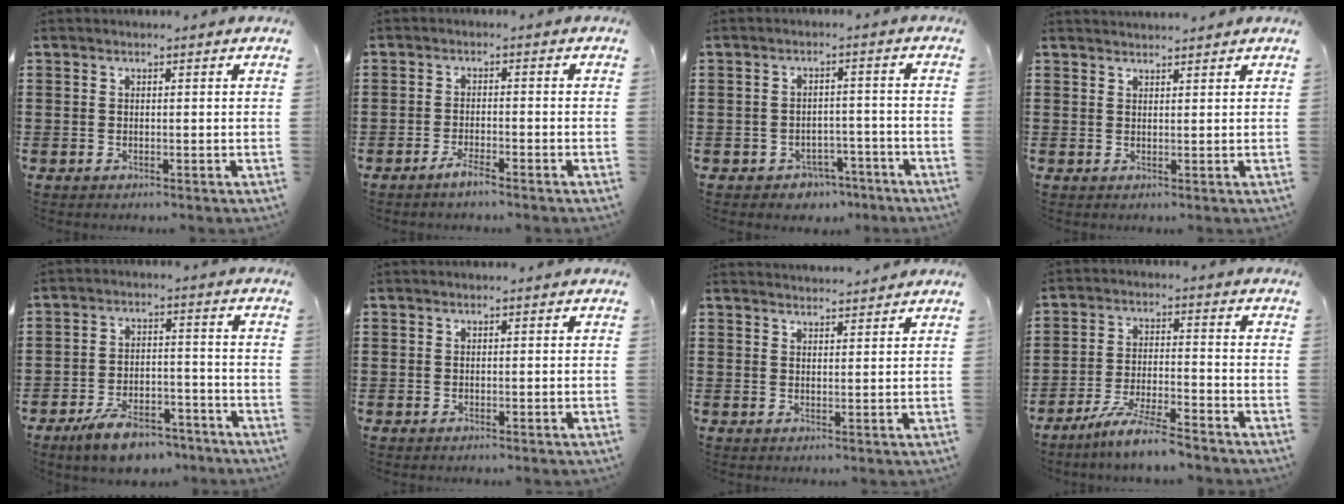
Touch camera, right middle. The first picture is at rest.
{"total": 2.3, "force": [-1.9, 0.2, 1.3], "torque": [-0.030, 0.000, -0.037]}
{"total": 2.9, "force": [-2.6, 1.3, 0.2], "torque": [-0.011, 0.006, -0.056]}
{"total": 1.7, "force": [1.7, 0.1, 0.1], "torque": [-0.005, 0.002, 0.032]}
{"total": 7.1, "force": [-6.0, 2.3, 3.2], "torque": [-0.064, 0.012, -0.114]}
{"total": 0.0}
{"total": 2.3, "force": [2.3, 0.0, -0.1], "torque": [-0.005, 0.001, 0.044]}
{"total": 6.6, "force": [-5.9, -0.1, 3.1], "torque": [-0.075, -0.014, -0.116]}